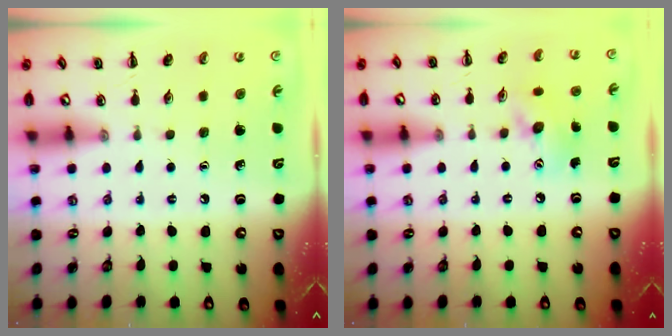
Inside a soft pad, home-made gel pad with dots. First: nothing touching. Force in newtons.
{"total": 9.7, "press": 9.7, "slide": 1.1}